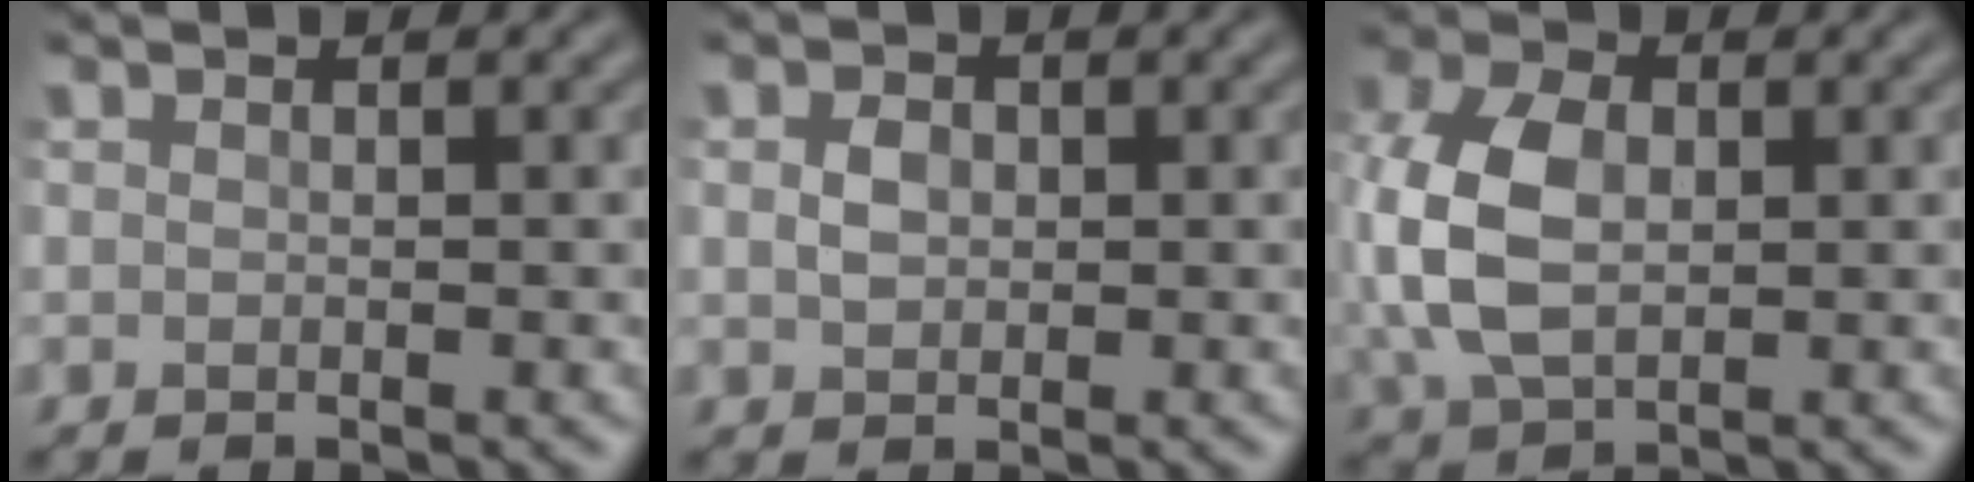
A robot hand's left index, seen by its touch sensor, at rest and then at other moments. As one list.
[{"total": 1.9, "force": [0.3, 1.5, 1.2], "torque": [-0.025, 0.002, 0.003]}, {"total": 8.4, "force": [0.4, 5.7, 6.1], "torque": [-0.161, 0.003, 0.006]}]